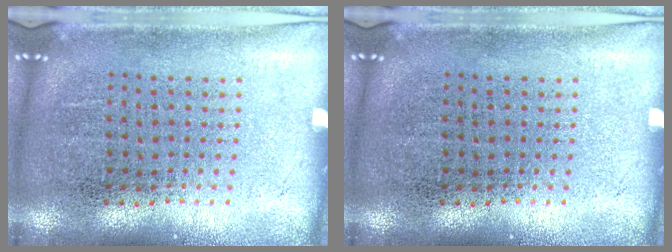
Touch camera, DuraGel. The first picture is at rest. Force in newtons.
{"total": 0.0}